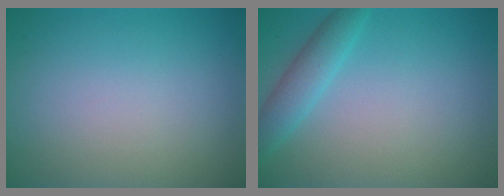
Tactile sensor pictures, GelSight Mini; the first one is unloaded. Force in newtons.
{"total": 2.6, "press": 2.6, "slide": 0.1}